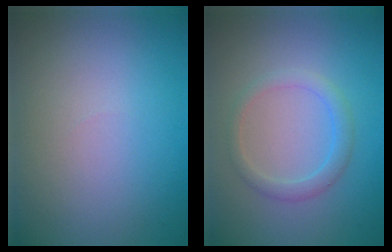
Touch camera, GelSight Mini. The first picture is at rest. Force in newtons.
{"total": 2.1, "press": 2.1, "slide": 0.1}